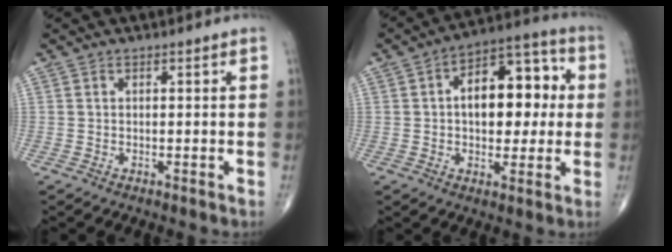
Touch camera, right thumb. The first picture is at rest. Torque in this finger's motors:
{"motor_torque": [0.32, 0.37, 0.39, 0.09, 0.12]}